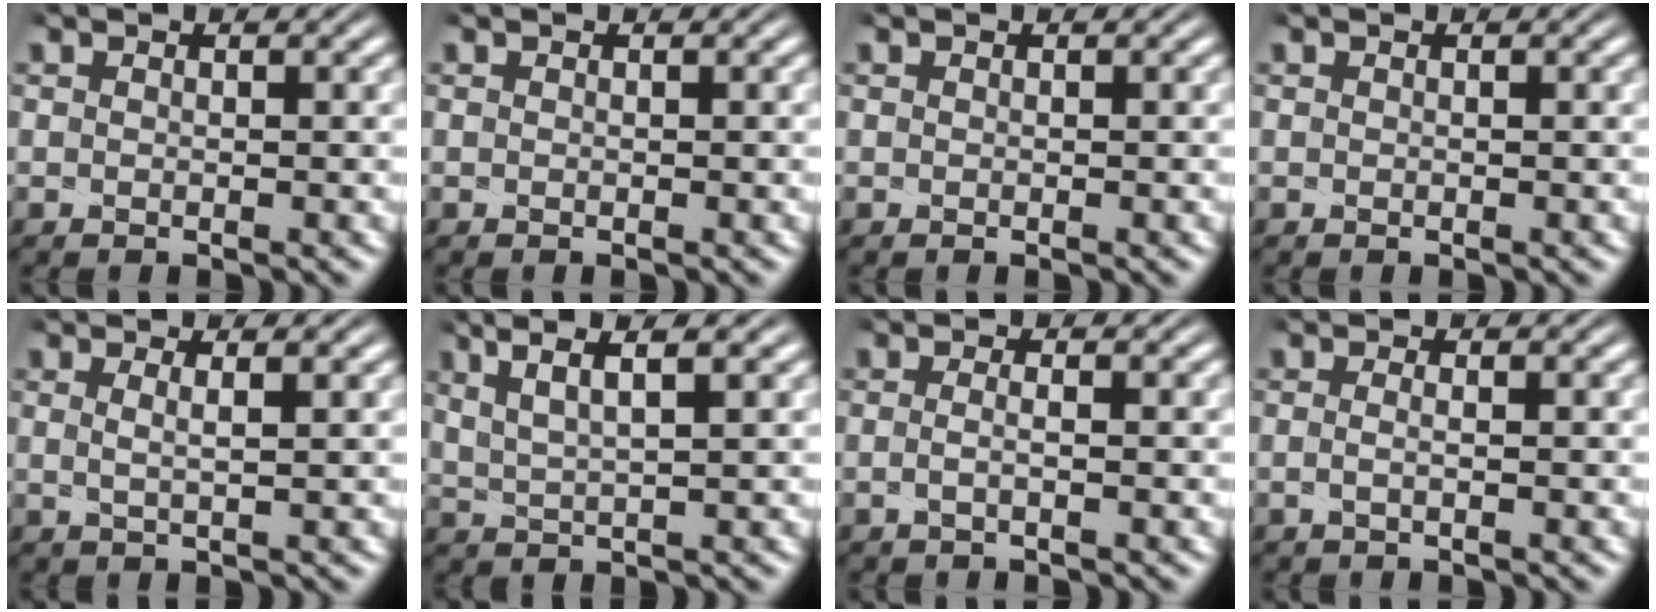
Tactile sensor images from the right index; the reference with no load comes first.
{"total": 0.0}
{"total": 0.0}
{"total": 0.0}
{"total": 1.7, "force": [0.4, 0.4, 1.6], "torque": [-0.036, -0.007, 0.011]}
{"total": 5.3, "force": [2.7, 2.7, 3.6], "torque": [-0.076, 0.009, 0.042]}
{"total": 1.5, "force": [-1.1, 0.3, 1.0], "torque": [-0.031, -0.007, -0.019]}
{"total": 1.1, "force": [-0.9, 0.2, 0.7], "torque": [-0.023, -0.006, -0.017]}